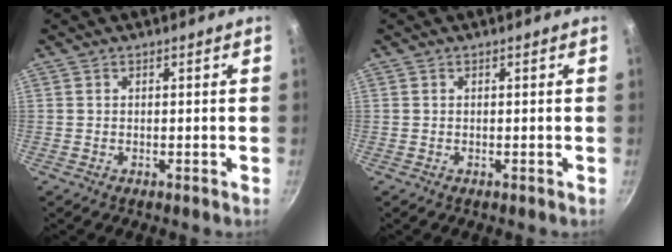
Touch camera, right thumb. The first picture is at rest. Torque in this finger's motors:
{"motor_torque": [-0.13, 0.13, 0.16, -0.01, 0.03]}